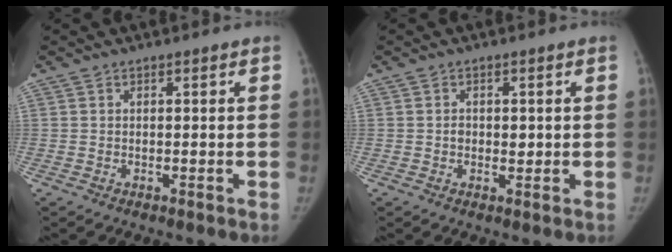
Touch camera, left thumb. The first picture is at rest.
{"total": 2.6, "force": [0.1, 2.0, 1.6], "torque": [-0.012, 0.002, 0.000]}